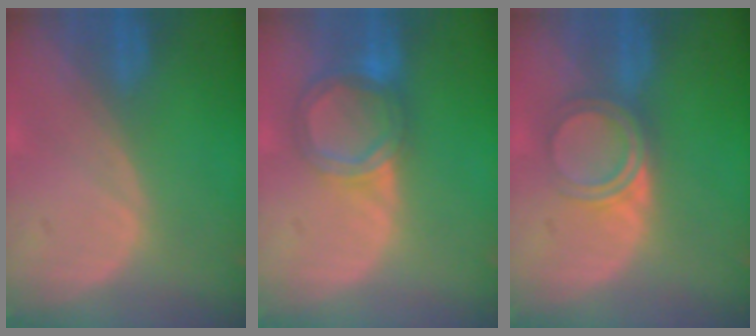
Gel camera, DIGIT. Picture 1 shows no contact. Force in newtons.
{"total": 6.4, "press": 5.6, "slide": 3.0}
{"total": 4.9, "press": 4.4, "slide": 2.2}